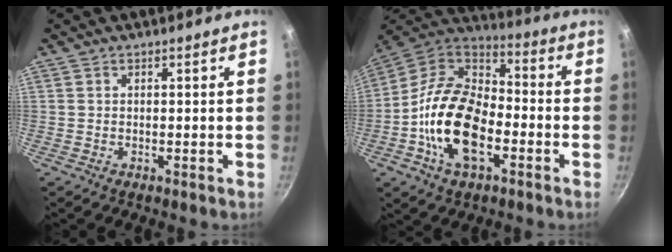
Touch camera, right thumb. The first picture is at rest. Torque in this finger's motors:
{"motor_torque": [-0.07, 1.29, 1.75, -0.69, 0.25]}